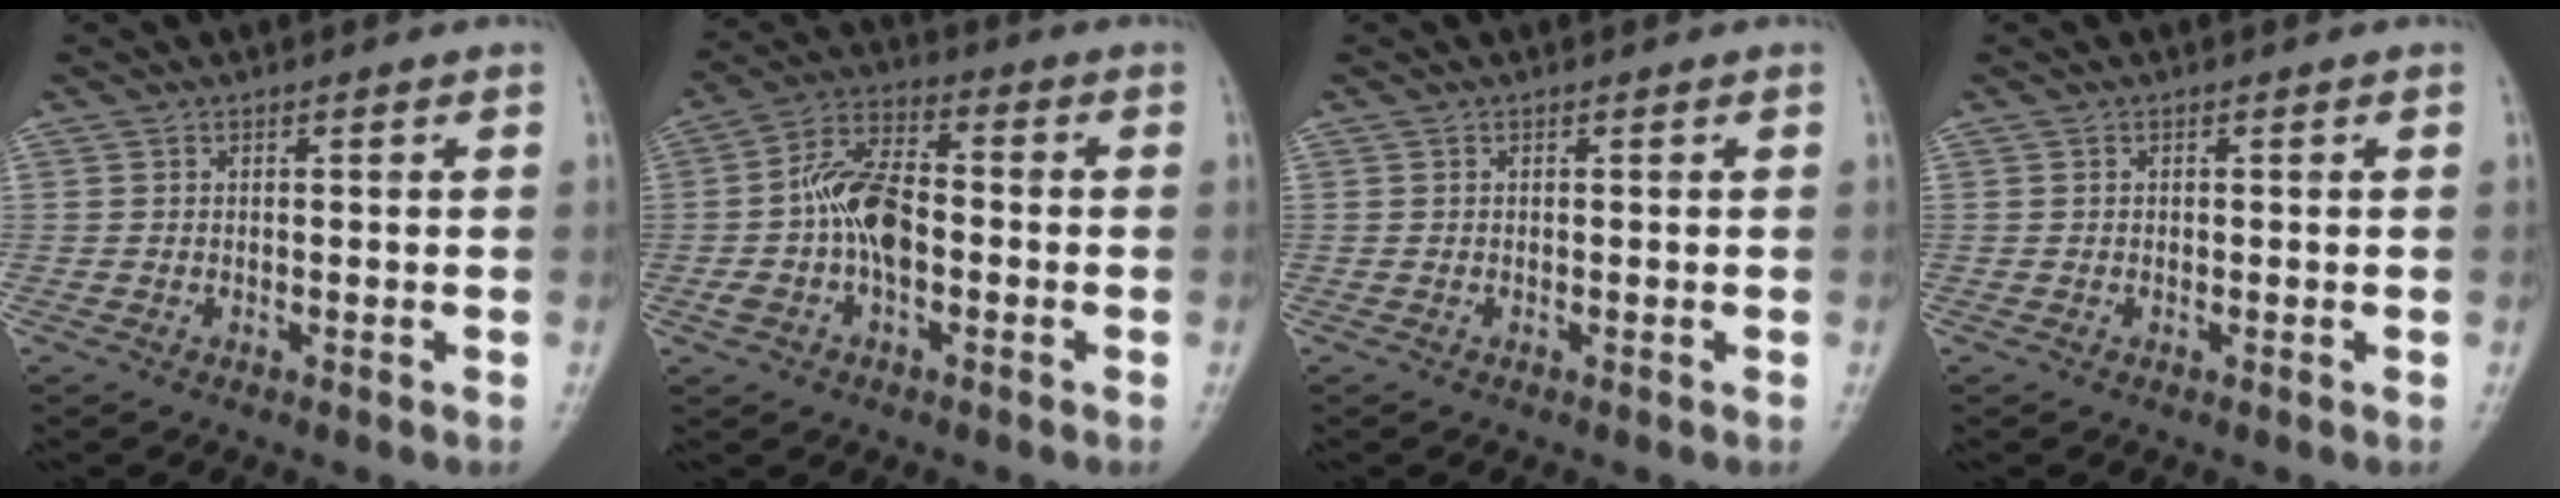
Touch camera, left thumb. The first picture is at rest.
{"total": 11.3, "force": [-1.4, 6.4, 9.2], "torque": [-0.166, 0.035, -0.034]}
{"total": 0.0}
{"total": 0.0}